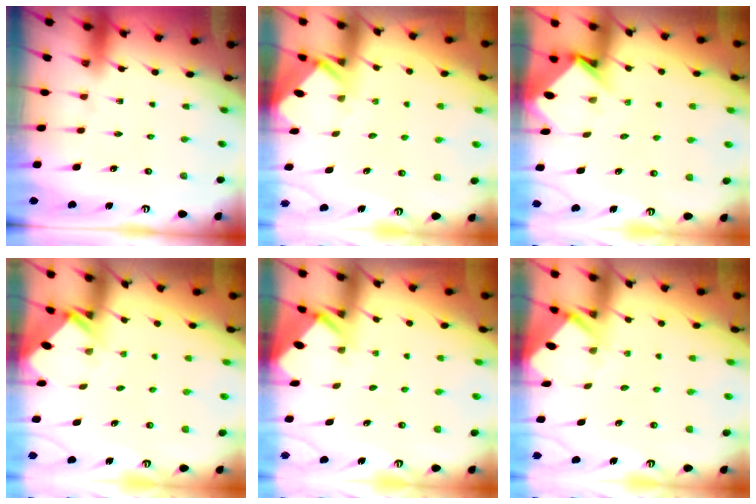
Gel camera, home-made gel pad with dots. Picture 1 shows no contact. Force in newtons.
{"total": 3.9, "press": 3.9, "slide": 0.3}
{"total": 3.4, "press": 3.4, "slide": 0.2}
{"total": 2.1, "press": 2.1, "slide": 0.1}
{"total": 2.8, "press": 2.8, "slide": 0.2}
{"total": 3.3, "press": 3.2, "slide": 0.3}